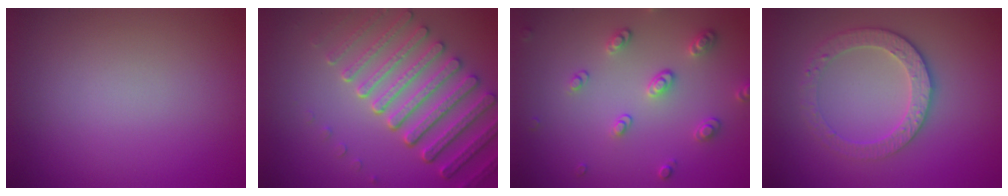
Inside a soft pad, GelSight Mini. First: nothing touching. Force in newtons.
{"total": 7.0, "press": 5.5, "slide": 4.4}
{"total": 2.7, "press": 2.6, "slide": 0.4}
{"total": 3.3, "press": 3.1, "slide": 1.2}